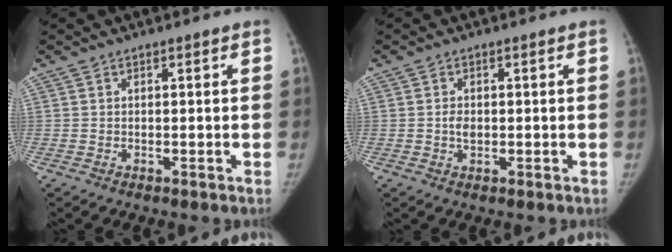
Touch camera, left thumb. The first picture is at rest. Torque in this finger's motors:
{"motor_torque": [0.50, 0.45, 0.06, -0.04, 0.13]}